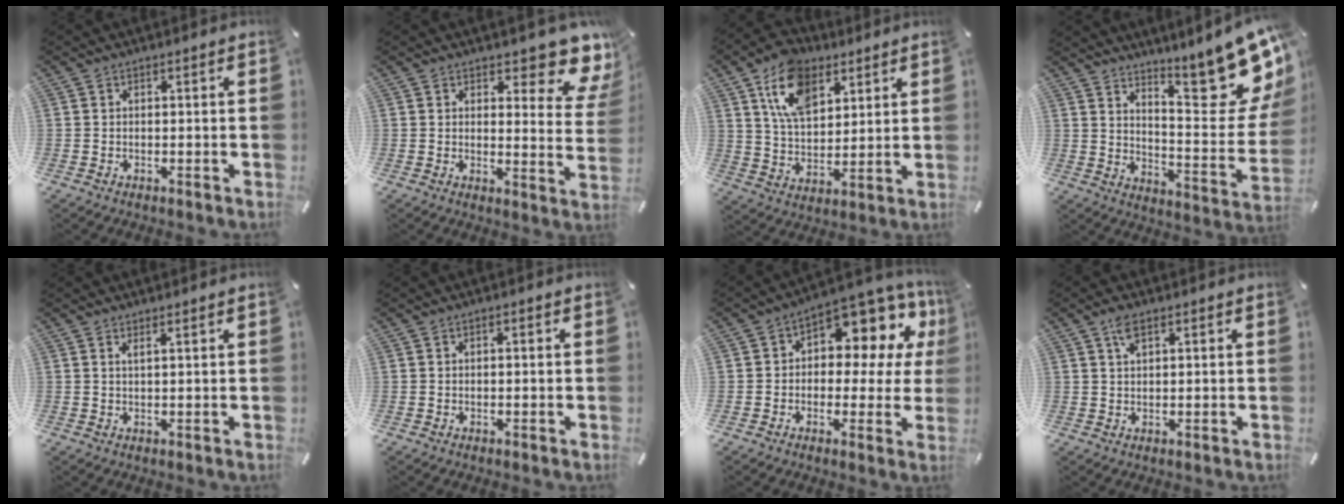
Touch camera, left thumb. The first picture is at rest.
{"total": 10.3, "force": [7.6, 4.2, 5.6], "torque": [-0.048, -0.072, 0.130]}
{"total": 13.6, "force": [7.4, 8.2, 8.0], "torque": [-0.149, -0.018, 0.135]}
{"total": 20.8, "force": [14.5, 6.1, 13.7], "torque": [-0.172, -0.121, 0.236]}
{"total": 1.5, "force": [1.1, -0.1, 0.9], "torque": [-0.019, -0.003, 0.021]}
{"total": 0.6, "force": [0.1, 0.3, 0.5], "torque": [-0.009, 0.001, 0.000]}
{"total": 10.3, "force": [4.4, 6.5, 6.7], "torque": [-0.089, -0.045, 0.076]}
{"total": 3.2, "force": [1.7, 1.4, 2.4], "torque": [-0.043, -0.001, 0.029]}